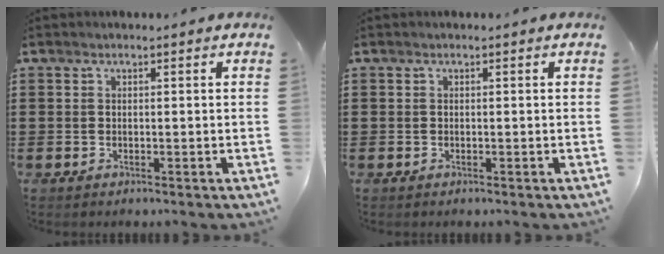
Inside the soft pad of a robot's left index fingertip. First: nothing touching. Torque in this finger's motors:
{"motor_torque": [-0.14, 0.40, -0.01, -0.01]}